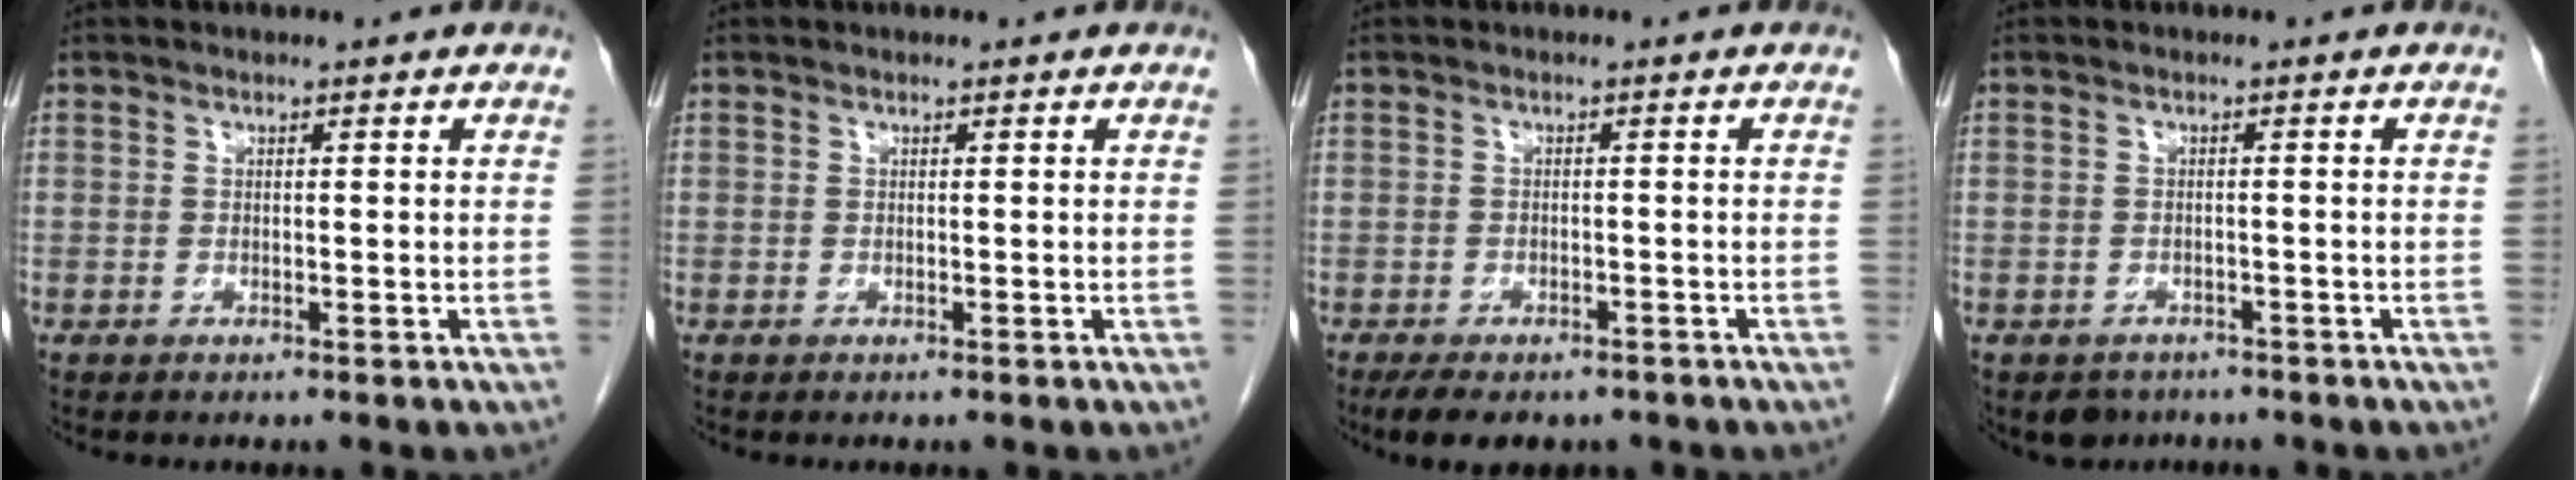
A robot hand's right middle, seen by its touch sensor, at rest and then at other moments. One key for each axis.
{"total": 0.0}
{"total": 8.0, "fx": -6.2, "fy": 3.3, "fz": 3.7, "tx": -0.053, "ty": -0.006, "tz": -0.084}
{"total": 3.5, "fx": -2.7, "fy": 2.2, "fz": 0.2, "tx": -0.002, "ty": 0.003, "tz": -0.040}